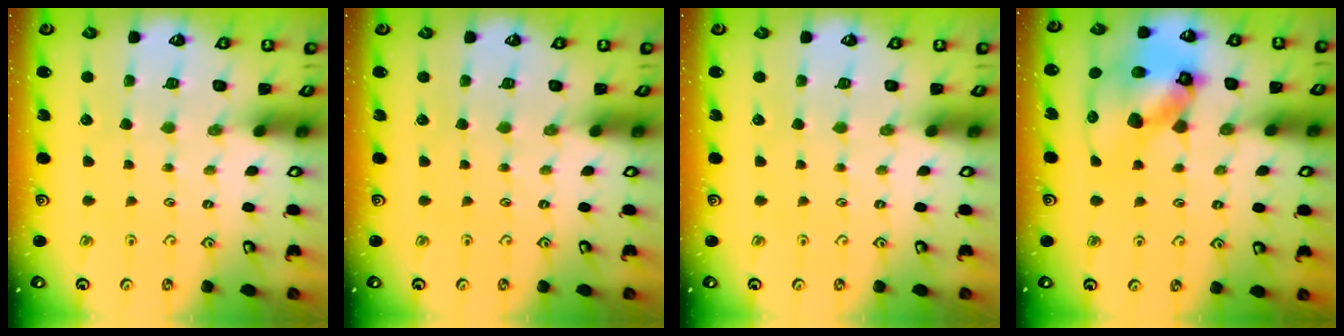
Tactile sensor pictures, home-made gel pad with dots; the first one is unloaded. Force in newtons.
{"total": 0.0}
{"total": 0.0}
{"total": 17.7, "press": 17.5, "slide": 2.7}